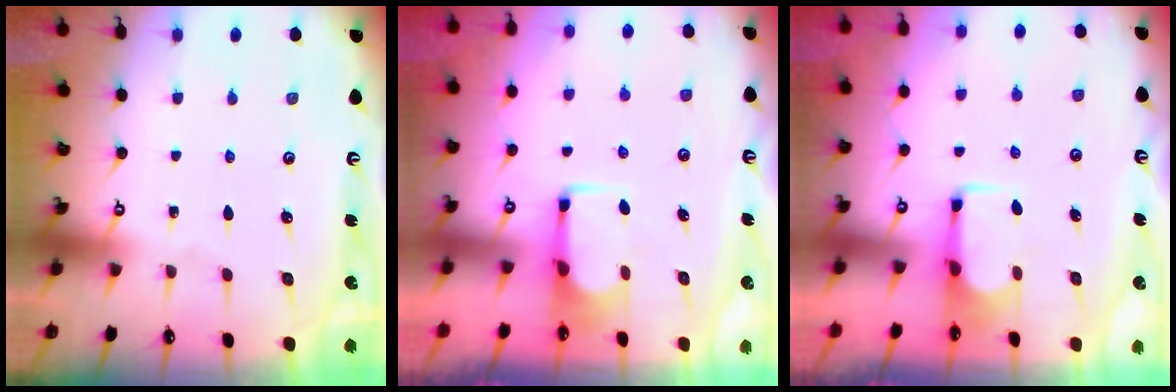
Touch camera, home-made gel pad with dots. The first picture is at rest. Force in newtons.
{"total": 1.8, "press": 1.7, "slide": 0.5}
{"total": 1.8, "press": 1.6, "slide": 0.7}